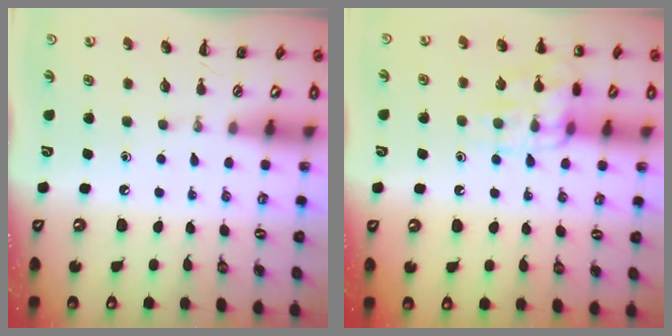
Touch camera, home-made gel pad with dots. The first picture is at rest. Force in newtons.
{"total": 13.4, "press": 13.4, "slide": 0.3}